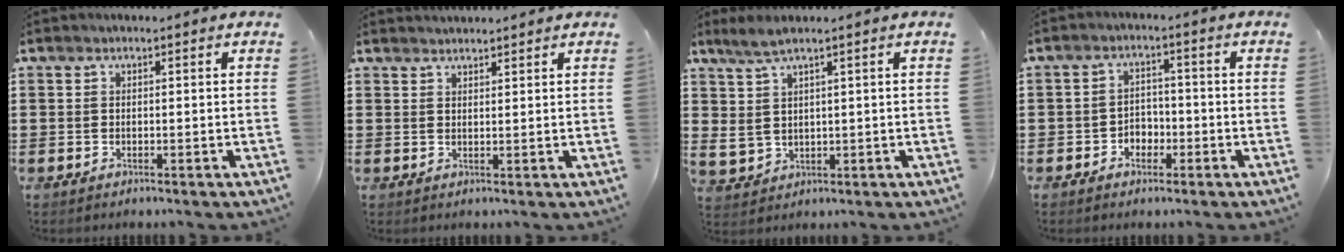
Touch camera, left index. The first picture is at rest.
{"total": 1.5, "force": [1.5, 0.0, 0.0], "torque": [-0.003, 0.001, 0.030]}
{"total": 4.2, "force": [1.7, 2.0, 3.3], "torque": [-0.081, 0.001, 0.028]}
{"total": 2.7, "force": [-1.7, 1.9, 1.0], "torque": [-0.024, 0.006, -0.038]}